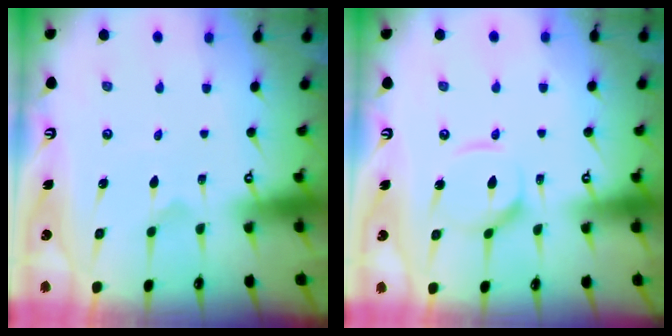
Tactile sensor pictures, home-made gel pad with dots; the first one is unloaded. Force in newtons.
{"total": 6.5, "press": 6.5, "slide": 0.4}